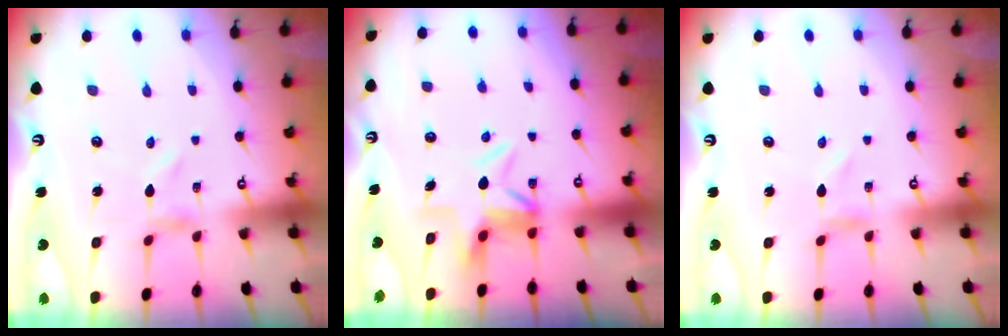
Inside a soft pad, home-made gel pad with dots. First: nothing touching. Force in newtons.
{"total": 5.4, "press": 5.0, "slide": 2.0}
{"total": 0.0}